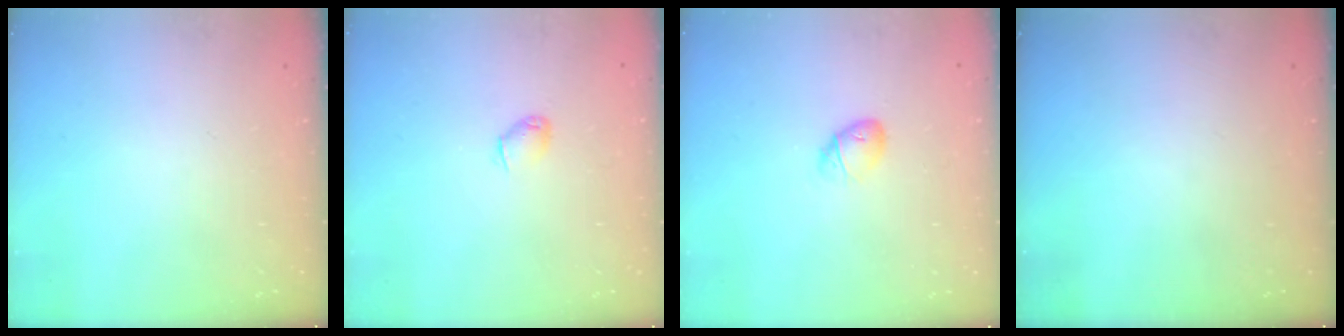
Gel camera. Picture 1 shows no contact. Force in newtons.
{"total": 3.3, "press": 3.2, "slide": 0.7}
{"total": 5.6, "press": 5.4, "slide": 1.6}
{"total": 0.0}